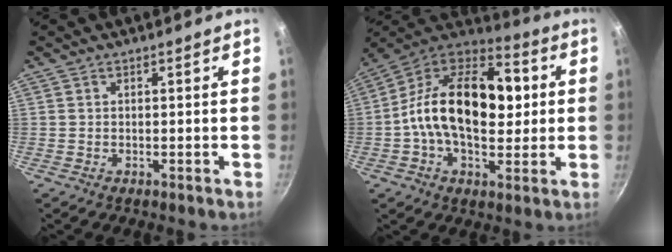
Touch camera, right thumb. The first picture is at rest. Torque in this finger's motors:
{"motor_torque": [2.53, 2.48, 1.35, -1.10, 0.23]}